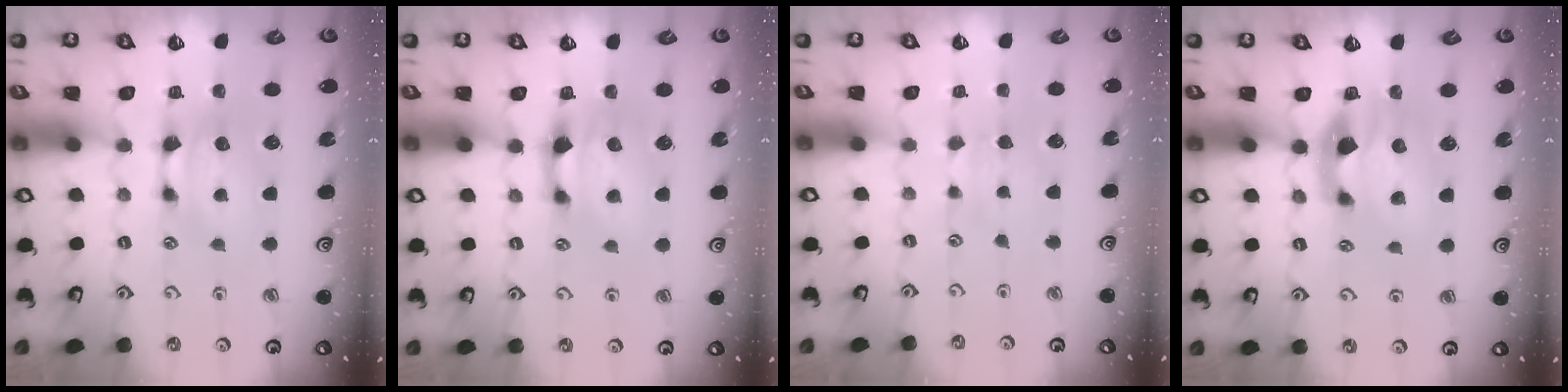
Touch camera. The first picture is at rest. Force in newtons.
{"total": 1.5, "press": 0.8, "slide": 1.3}
{"total": 2.2, "press": 2.2, "slide": 0.4}
{"total": 2.8, "press": 2.5, "slide": 1.3}